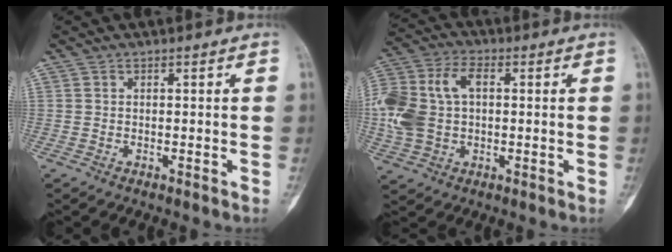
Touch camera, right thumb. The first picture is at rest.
{"total": 15.8, "force": [1.0, 10.6, 11.7], "torque": [-0.265, 0.026, 0.020]}